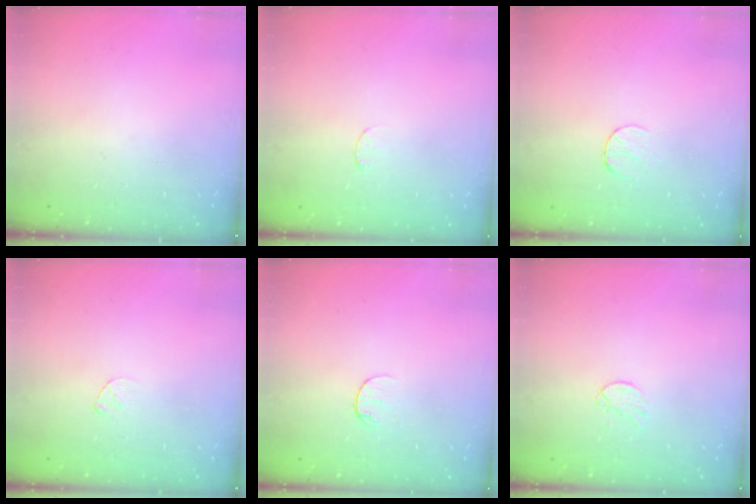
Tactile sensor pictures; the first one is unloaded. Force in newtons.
{"total": 3.1, "press": 3.0, "slide": 0.3}
{"total": 5.1, "press": 5.1, "slide": 0.5}
{"total": 2.6, "press": 2.6, "slide": 0.3}
{"total": 6.3, "press": 6.3, "slide": 0.6}
{"total": 5.0, "press": 5.0, "slide": 0.4}